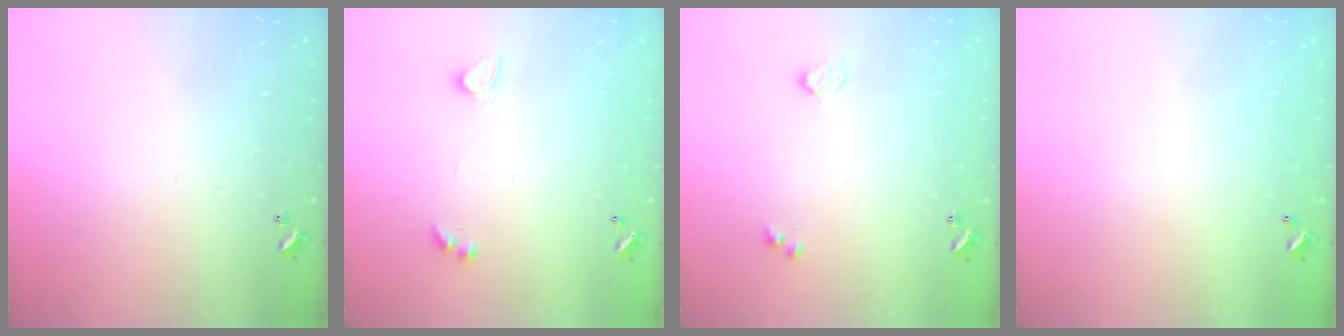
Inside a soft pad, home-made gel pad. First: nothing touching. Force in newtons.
{"total": 2.9, "press": 2.6, "slide": 1.3}
{"total": 2.9, "press": 2.9, "slide": 0.5}
{"total": 2.7, "press": 2.7, "slide": 0.1}